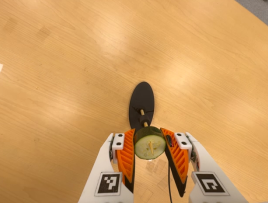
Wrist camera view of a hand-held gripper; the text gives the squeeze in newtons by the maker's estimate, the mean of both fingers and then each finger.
{"total": 11.8, "left": 11.8, "right": 11.8}